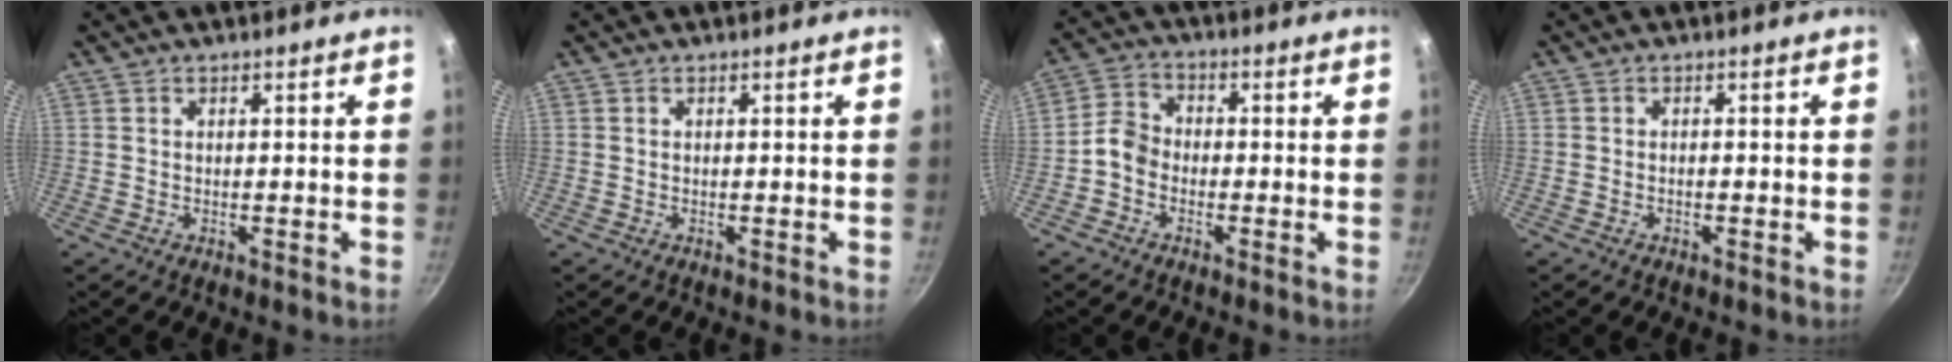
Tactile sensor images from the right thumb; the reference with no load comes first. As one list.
[{"total": 0.0}, {"total": 4.6, "force": [-1.9, 3.6, 2.3], "torque": [-0.032, 0.029, -0.050]}, {"total": 0.6, "force": [-0.3, 0.3, 0.4], "torque": [-0.009, 0.004, -0.007]}]